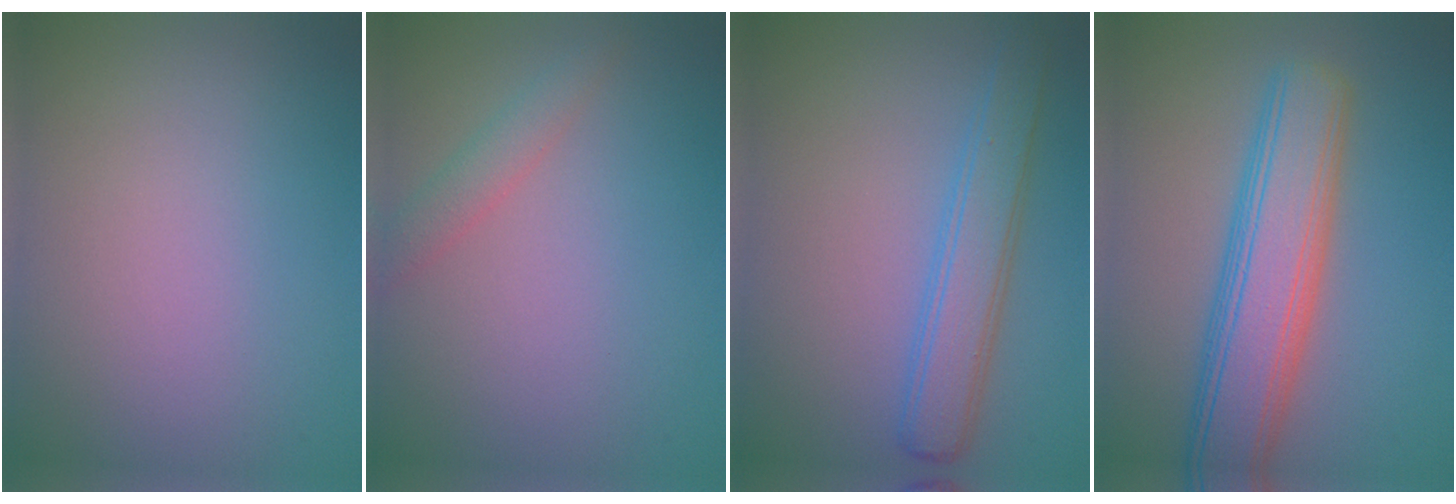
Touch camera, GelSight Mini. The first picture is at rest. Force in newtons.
{"total": 1.8, "press": 1.8, "slide": 0.1}
{"total": 3.7, "press": 3.7, "slide": 0.1}
{"total": 7.5, "press": 7.5, "slide": 0.2}